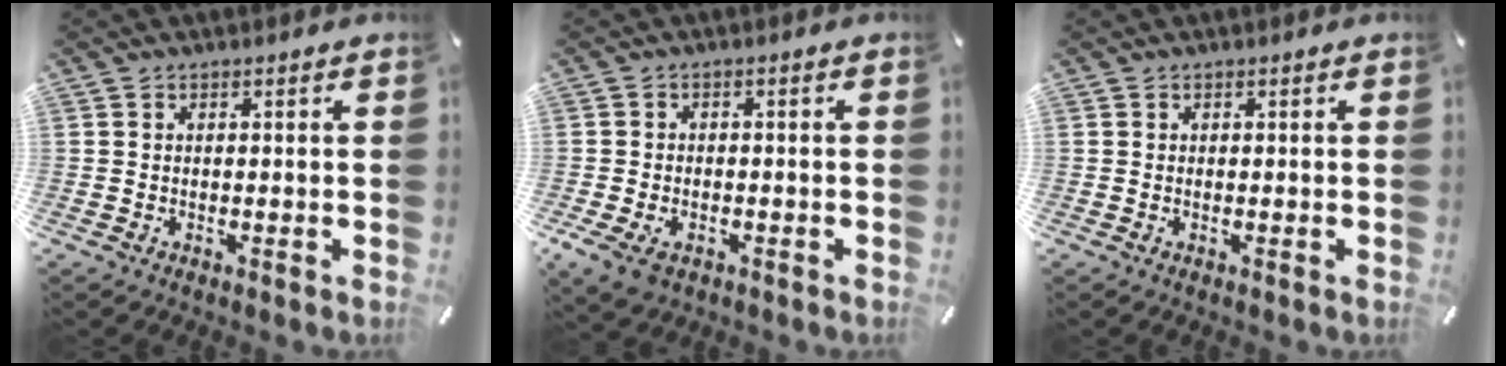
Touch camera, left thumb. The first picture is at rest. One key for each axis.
{"total": 4.8, "fx": -2.2, "fy": 3.4, "fz": 2.6, "tx": -0.062, "ty": 0.008, "tz": -0.043}
{"total": 0.0}